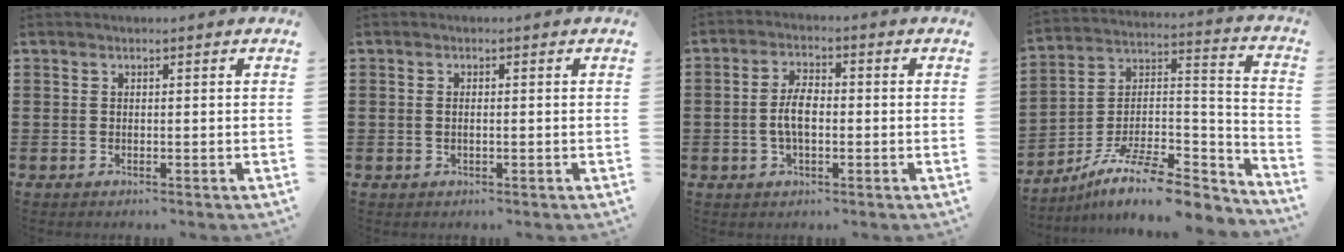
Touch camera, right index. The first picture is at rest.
{"total": 1.0, "force": [-0.1, 0.4, 0.9], "torque": [-0.018, 0.001, -0.003]}
{"total": 5.0, "force": [-0.6, 2.4, 4.4], "torque": [-0.093, 0.003, -0.015]}
{"total": 11.5, "force": [-9.0, 3.0, 6.5], "torque": [-0.112, 0.015, -0.170]}